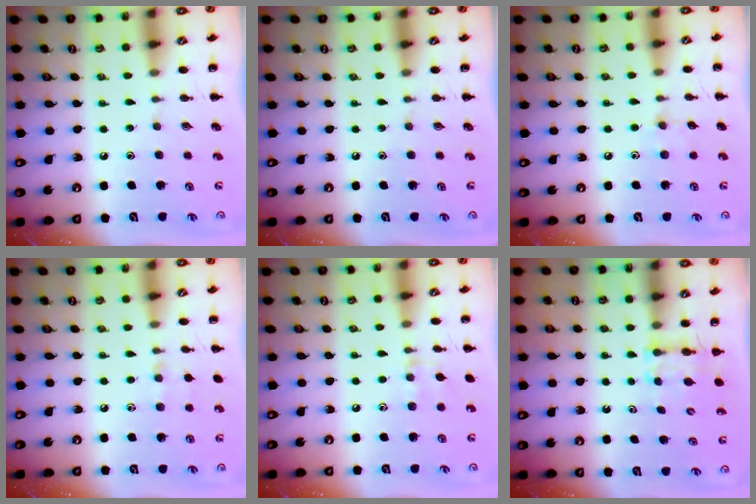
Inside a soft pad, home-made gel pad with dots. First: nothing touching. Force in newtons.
{"total": 0.0}
{"total": 5.9, "press": 5.6, "slide": 1.9}
{"total": 5.5, "press": 5.1, "slide": 2.0}
{"total": 7.0, "press": 6.7, "slide": 1.8}
{"total": 3.6, "press": 3.5, "slide": 1.1}